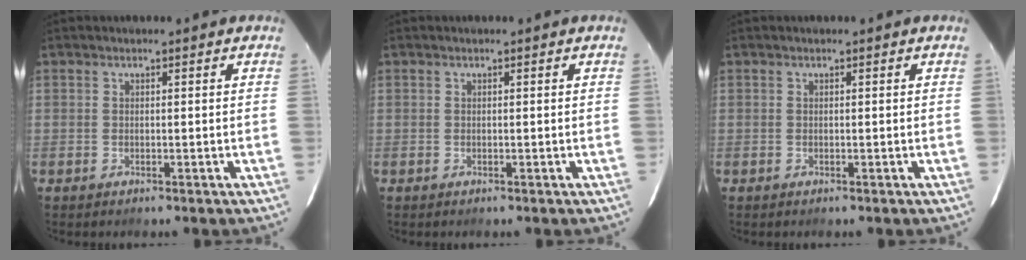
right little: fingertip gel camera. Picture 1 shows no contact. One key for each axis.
{"total": 0.0}
{"total": 0.0}